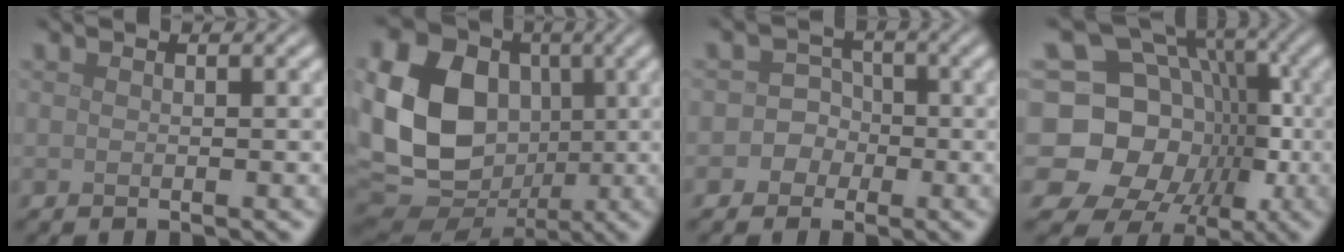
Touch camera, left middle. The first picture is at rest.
{"total": 18.1, "force": [0.8, 14.9, 10.2], "torque": [-0.238, 0.008, 0.002]}
{"total": 3.4, "force": [-1.0, 3.2, 0.5], "torque": [0.026, 0.017, -0.035]}
{"total": 17.5, "force": [-3.2, 15.5, 7.3], "torque": [-0.134, 0.011, -0.078]}